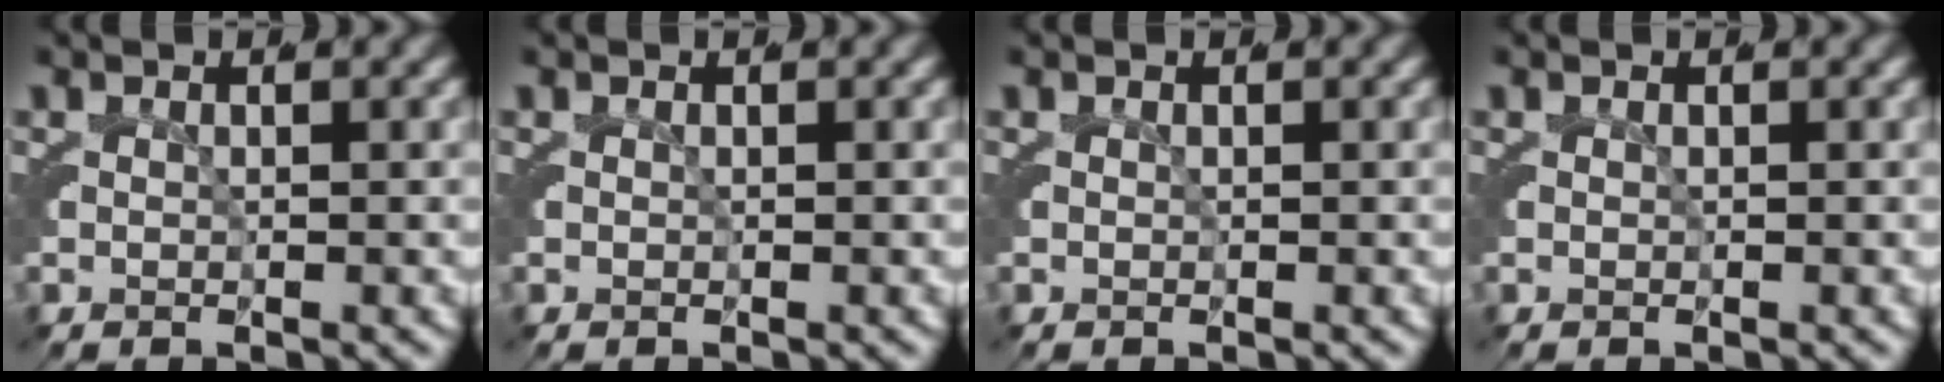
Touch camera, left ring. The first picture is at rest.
{"total": 0.0}
{"total": 0.0}
{"total": 0.0}